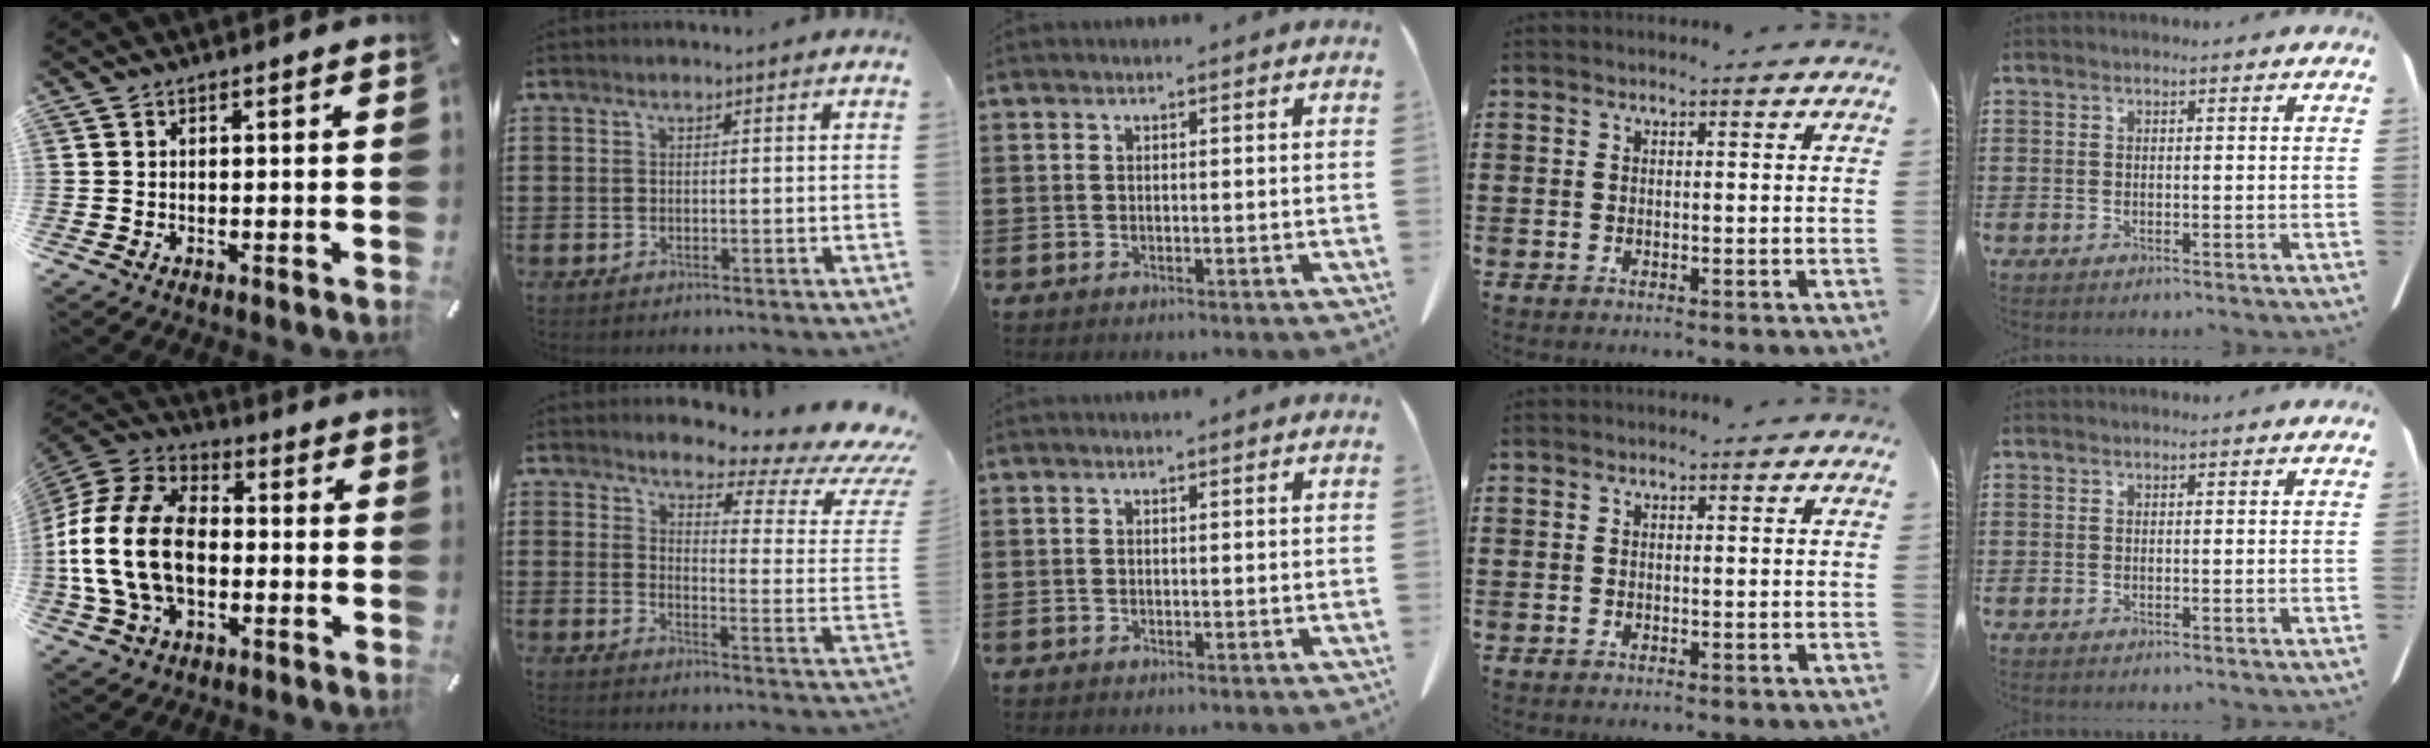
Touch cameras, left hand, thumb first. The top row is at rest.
{"thumb": {"total": 19.0, "force": [-2.6, 13.2, 13.5], "torque": [-0.301, 0.023, -0.049]}, "index": {"total": 4.6, "force": [4.0, 1.1, 2.1], "torque": [-0.041, -0.046, 0.060]}}